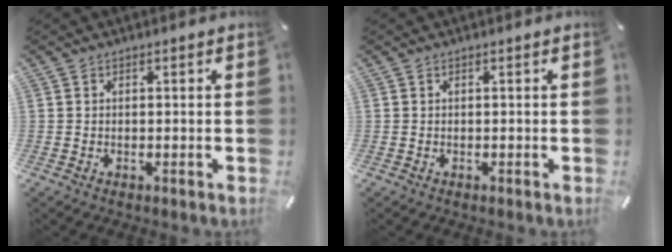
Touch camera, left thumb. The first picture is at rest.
{"total": 0.0}